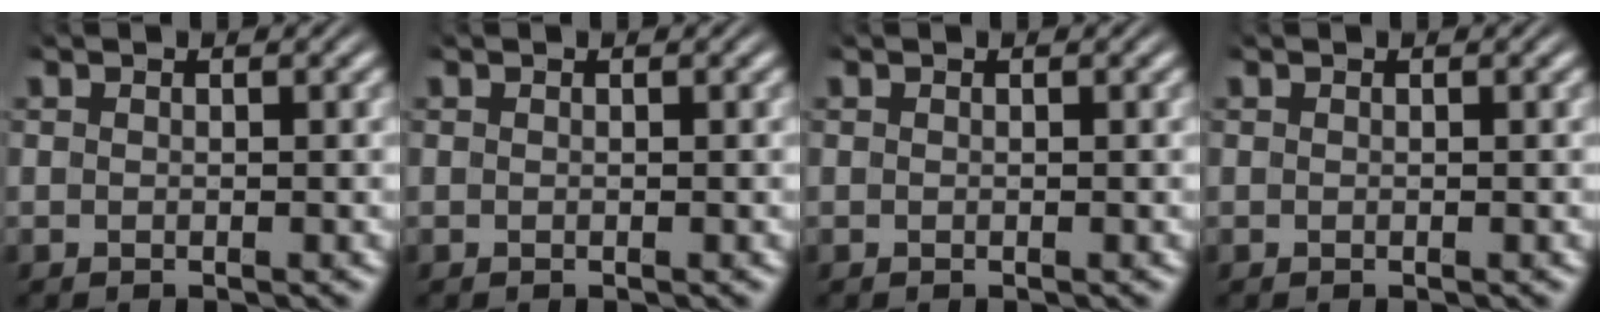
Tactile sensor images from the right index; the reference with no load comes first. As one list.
[{"total": 0.0}, {"total": 0.0}, {"total": 0.0}]